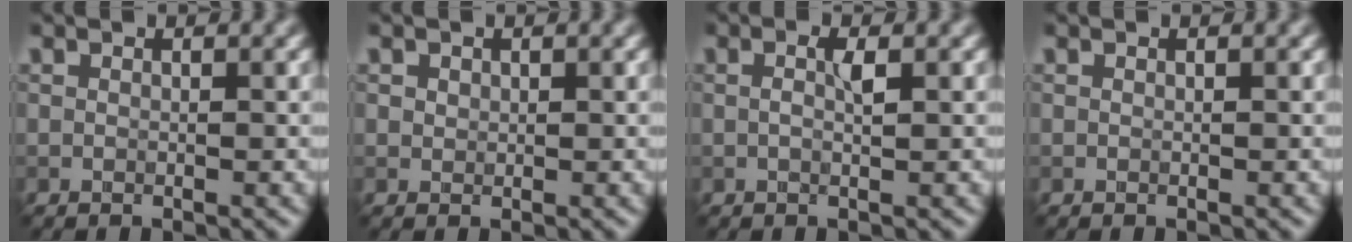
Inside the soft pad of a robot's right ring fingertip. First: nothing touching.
{"total": 1.0, "force": [0.5, 0.8, 0.3], "torque": [-0.002, -0.001, 0.004]}
{"total": 1.3, "force": [0.2, 0.1, 1.3], "torque": [-0.028, 0.003, 0.003]}
{"total": 0.0}